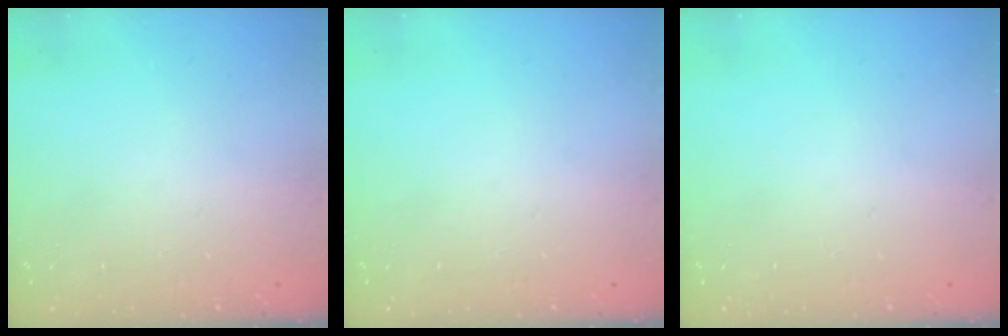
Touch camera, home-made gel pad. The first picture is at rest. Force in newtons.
{"total": 0.0}
{"total": 0.0}